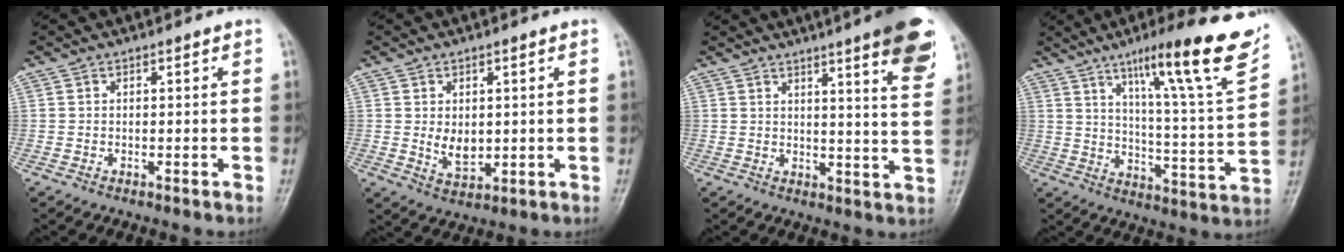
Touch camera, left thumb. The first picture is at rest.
{"total": 4.9, "force": [0.5, 3.2, 3.6], "torque": [-0.046, -0.012, 0.019]}
{"total": 13.1, "force": [7.8, 1.5, 10.4], "torque": [-0.119, -0.038, 0.092]}
{"total": 21.4, "force": [13.2, 1.9, 16.8], "torque": [-0.220, -0.057, 0.197]}